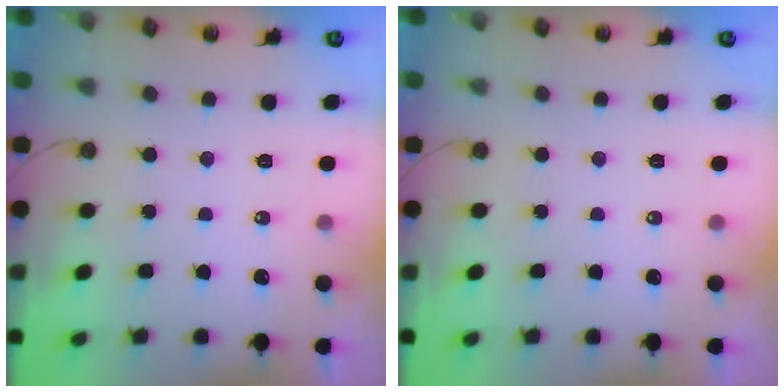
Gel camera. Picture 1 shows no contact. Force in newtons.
{"total": 0.0}